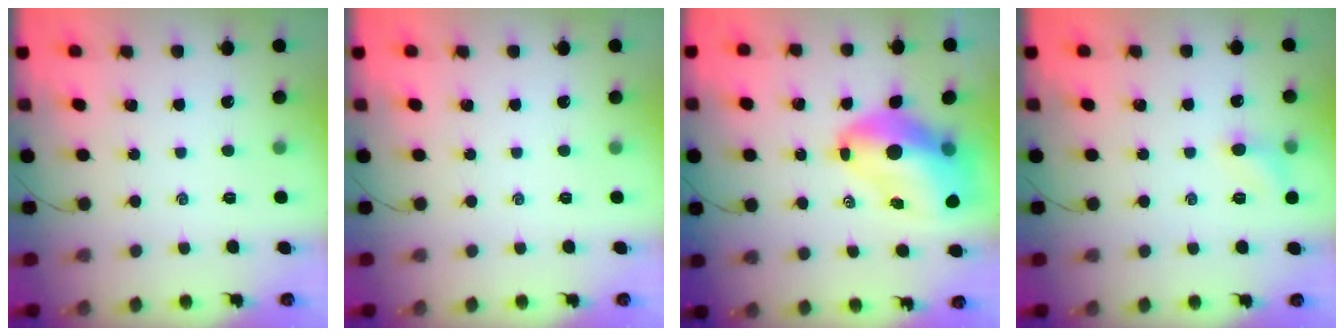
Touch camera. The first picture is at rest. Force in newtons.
{"total": 0.0}
{"total": 14.2, "press": 13.6, "slide": 4.2}
{"total": 6.1, "press": 6.0, "slide": 1.5}